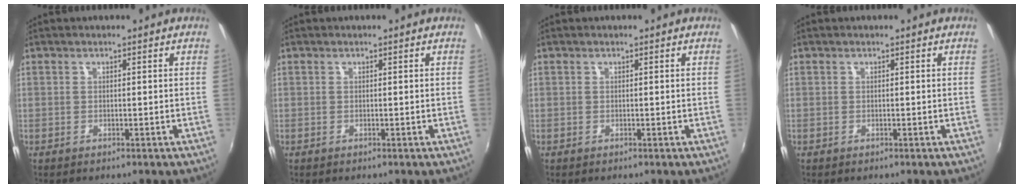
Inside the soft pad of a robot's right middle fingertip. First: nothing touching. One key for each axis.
{"total": 0.0}
{"total": 0.0}
{"total": 0.0}